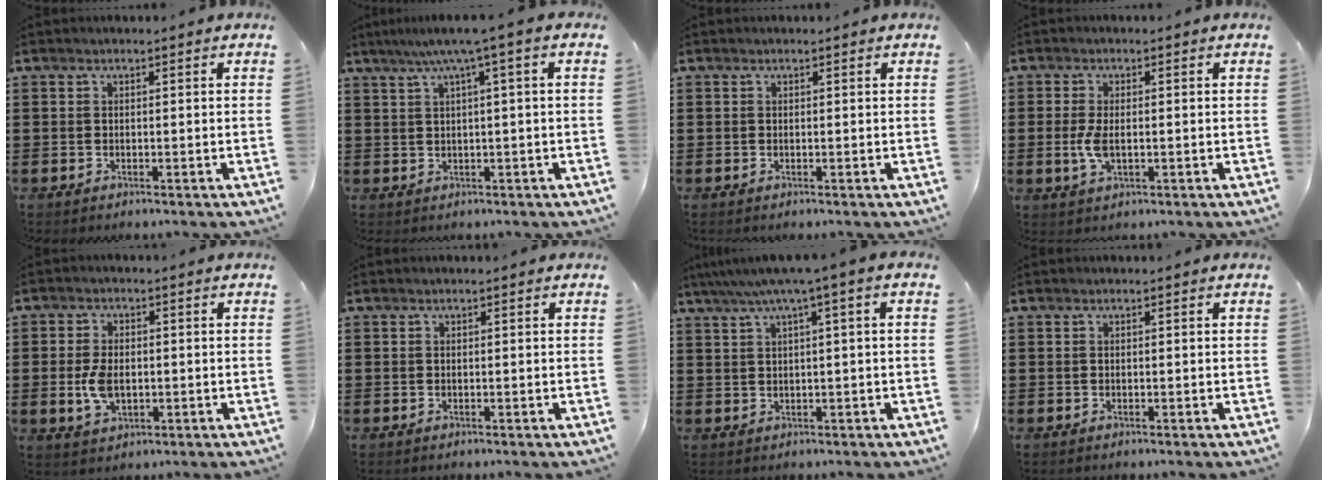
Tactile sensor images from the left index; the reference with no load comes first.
{"total": 4.3, "force": [1.3, -0.5, 4.1], "torque": [-0.081, -0.002, 0.017]}
{"total": 0.0}
{"total": 3.8, "force": [-0.4, 1.6, 3.4], "torque": [-0.090, -0.008, -0.015]}
{"total": 5.2, "force": [-0.5, 3.0, 4.2], "torque": [-0.099, -0.002, -0.012]}
{"total": 0.0}
{"total": 3.9, "force": [1.1, -0.5, 3.7], "torque": [-0.072, -0.006, 0.014]}
{"total": 0.0}